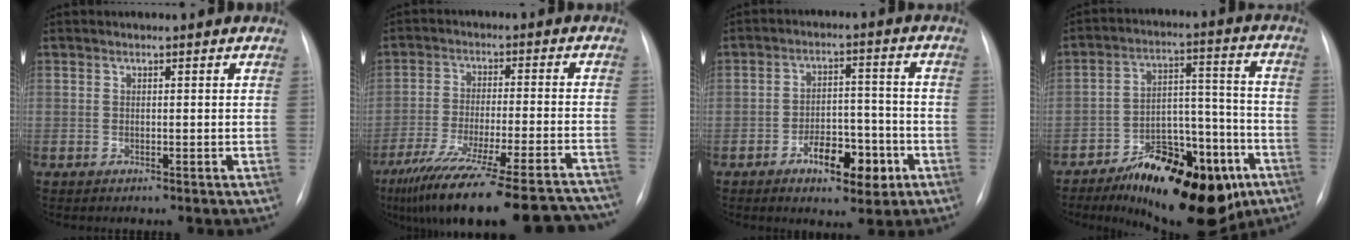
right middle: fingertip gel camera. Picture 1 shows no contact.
{"total": 28.5, "force": [-24.7, 2.8, 13.8], "torque": [-0.175, -0.038, -0.342]}
{"total": 8.3, "force": [-4.0, 3.8, 6.2], "torque": [-0.098, 0.018, -0.057]}
{"total": 20.3, "force": [-12.1, 8.0, 14.1], "torque": [-0.172, 0.034, -0.176]}